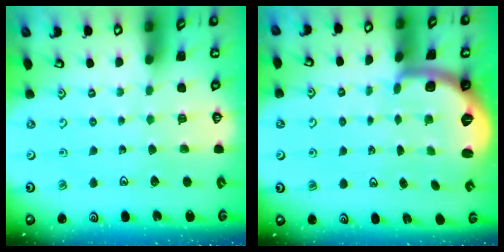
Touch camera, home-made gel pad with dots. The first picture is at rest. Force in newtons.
{"total": 1.9, "press": 1.8, "slide": 0.5}